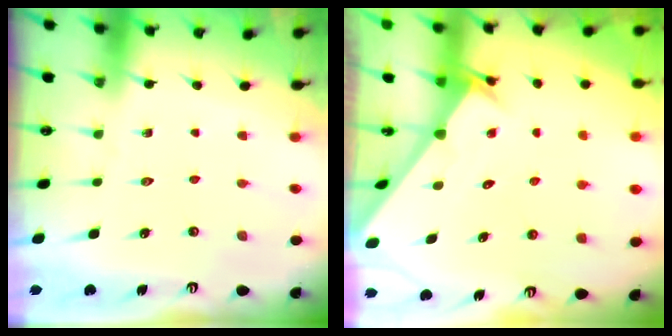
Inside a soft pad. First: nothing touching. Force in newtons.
{"total": 2.6, "press": 2.6, "slide": 0.2}